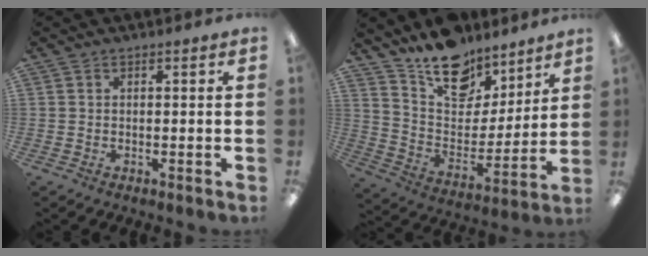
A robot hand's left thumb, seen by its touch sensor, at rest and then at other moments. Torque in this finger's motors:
{"motor_torque": [0.21, 0.19, 1.39, -1.38, 0.11]}